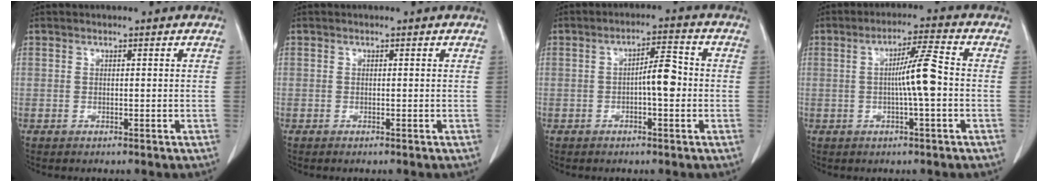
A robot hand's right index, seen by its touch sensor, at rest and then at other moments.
{"total": 0.0}
{"total": 4.7, "force": [-0.5, 1.1, 4.6], "torque": [-0.067, 0.017, -0.005]}
{"total": 6.4, "force": [-0.4, -0.3, 6.4], "torque": [-0.104, 0.010, -0.006]}